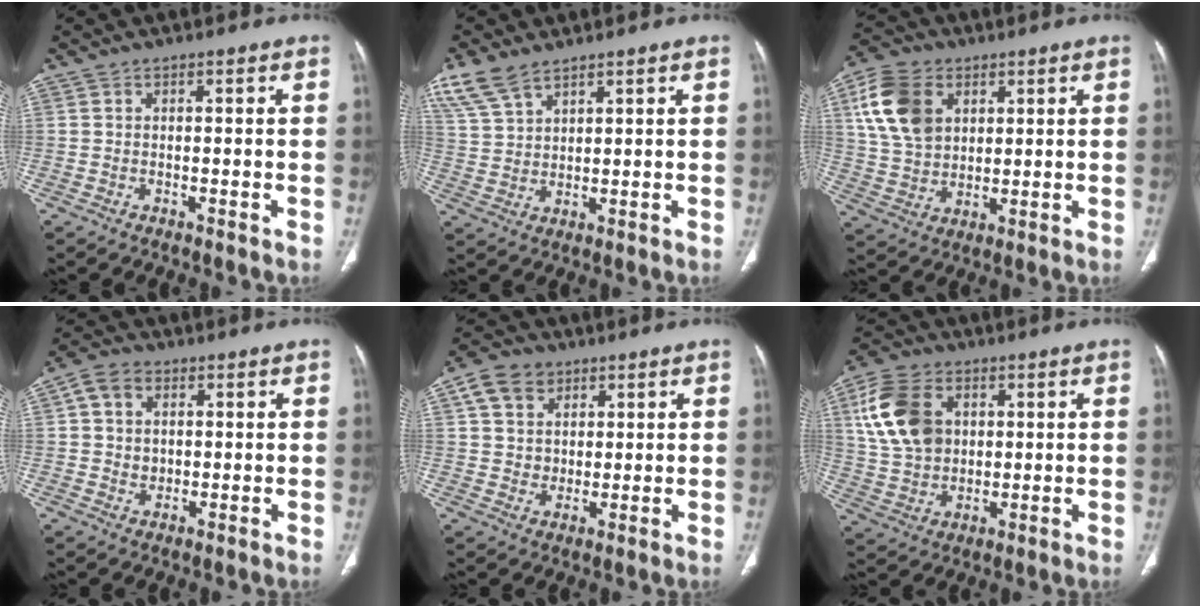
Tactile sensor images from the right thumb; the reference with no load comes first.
{"total": 7.7, "force": [5.7, 3.4, 3.9], "torque": [-0.080, -0.006, 0.128]}
{"total": 13.1, "force": [4.6, 9.4, 7.9], "torque": [-0.136, -0.005, 0.090]}
{"total": 6.2, "force": [1.6, 5.0, 3.3], "torque": [-0.043, -0.001, 0.026]}
{"total": 8.7, "force": [3.6, 7.0, 3.7], "torque": [-0.043, -0.008, 0.067]}
{"total": 13.9, "force": [3.9, 10.1, 8.8], "torque": [-0.155, 0.001, 0.075]}